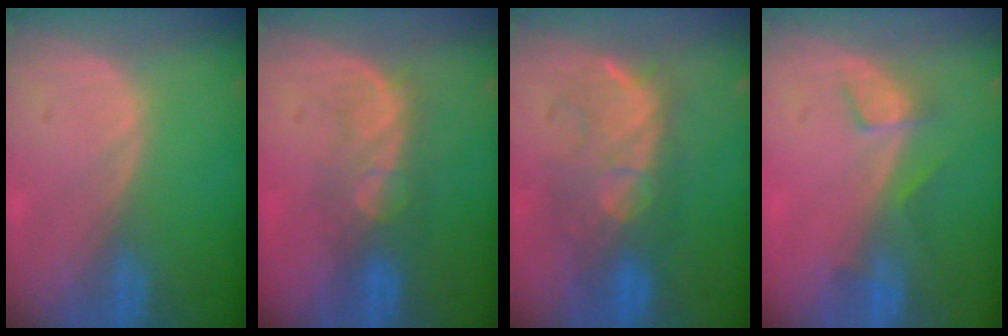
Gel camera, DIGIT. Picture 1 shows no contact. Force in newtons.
{"total": 5.6, "press": 5.5, "slide": 1.3}
{"total": 8.6, "press": 8.5, "slide": 0.7}
{"total": 3.6, "press": 3.3, "slide": 1.4}